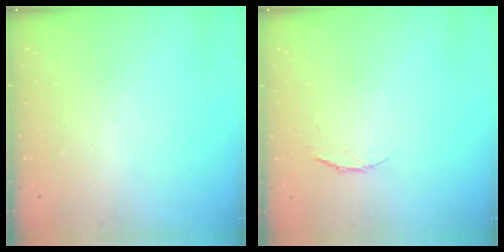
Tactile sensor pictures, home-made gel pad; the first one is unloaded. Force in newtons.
{"total": 3.7, "press": 3.6, "slide": 0.4}